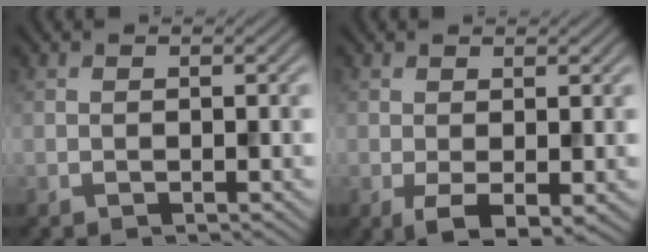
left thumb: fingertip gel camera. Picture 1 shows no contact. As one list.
[{"total": 3.2, "force": [-0.7, 1.3, 2.9], "torque": [-0.058, -0.009, -0.012]}]